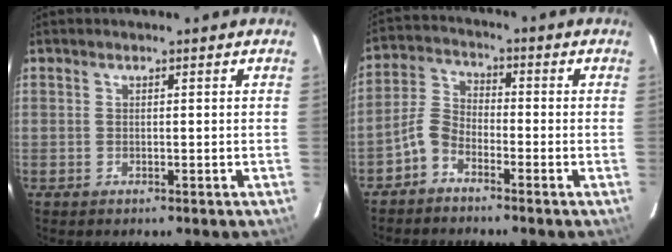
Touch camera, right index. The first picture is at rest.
{"total": 5.0, "force": [-3.5, 2.7, 2.3], "torque": [-0.055, 0.017, -0.078]}